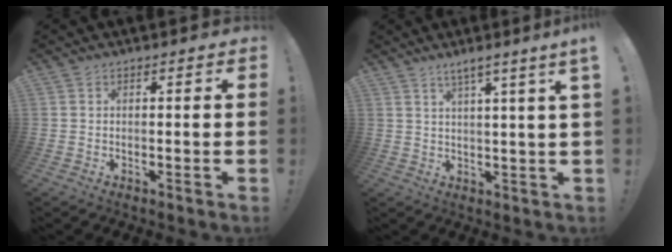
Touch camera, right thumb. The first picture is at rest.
{"total": 5.2, "force": [2.8, -1.1, 4.3], "torque": [-0.067, -0.015, 0.041]}